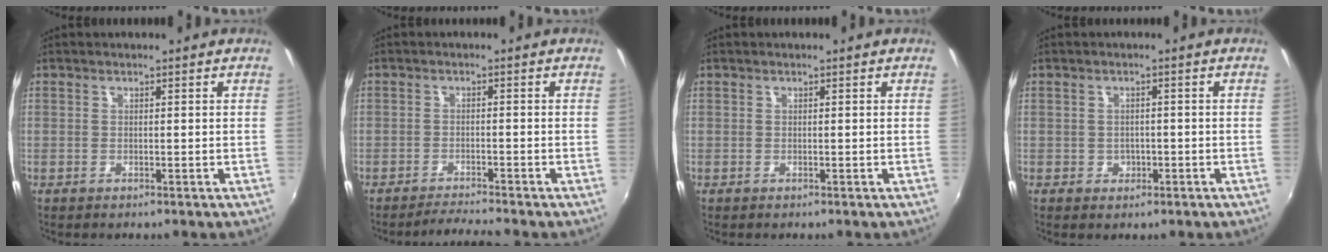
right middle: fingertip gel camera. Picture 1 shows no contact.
{"total": 3.3, "force": [-3.2, -0.6, 0.5], "torque": [-0.029, -0.003, -0.059]}
{"total": 0.0}
{"total": 2.5, "force": [-0.7, 2.2, 0.7], "torque": [-0.013, -0.001, -0.007]}